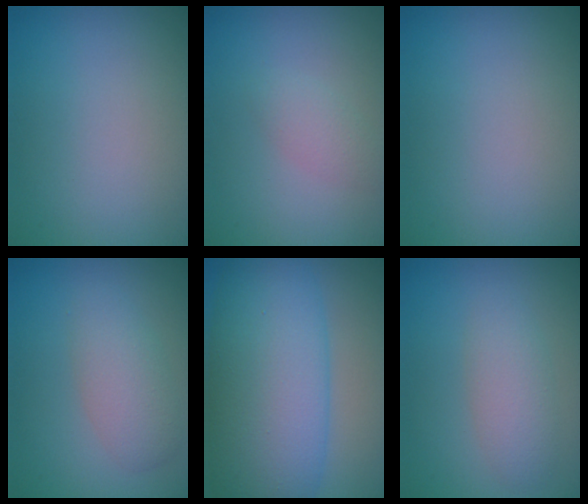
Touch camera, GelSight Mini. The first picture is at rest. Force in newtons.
{"total": 1.5, "press": 1.5, "slide": 0.0}
{"total": 0.0}
{"total": 3.0, "press": 3.0, "slide": 0.1}
{"total": 11.5, "press": 11.5, "slide": 0.2}
{"total": 2.6, "press": 2.6, "slide": 0.1}